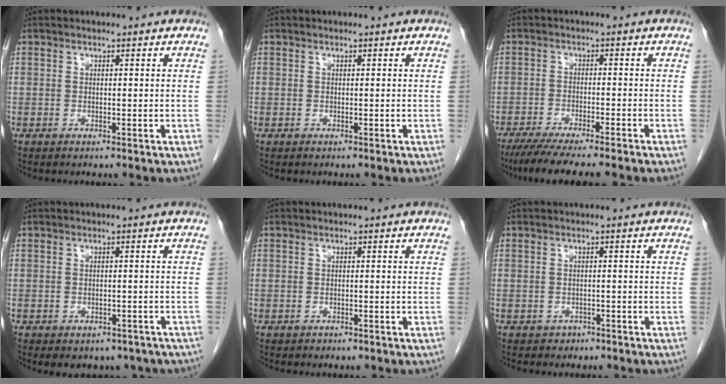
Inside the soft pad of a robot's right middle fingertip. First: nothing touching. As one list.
[{"total": 0.0}, {"total": 10.4, "force": [-8.6, -0.3, 5.7], "torque": [-0.076, -0.028, -0.134]}, {"total": 9.6, "force": [-7.4, 5.2, 3.3], "torque": [-0.044, -0.001, -0.079]}, {"total": 0.7, "force": [-0.6, 0.4, 0.2], "torque": [-0.014, -0.001, -0.007]}, {"total": 1.0, "force": [-0.8, 0.6, 0.2], "torque": [-0.019, 0.000, -0.008]}]